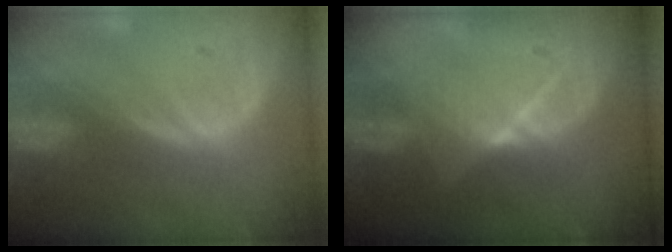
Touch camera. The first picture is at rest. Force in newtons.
{"total": 6.5, "press": 6.0, "slide": 2.3}